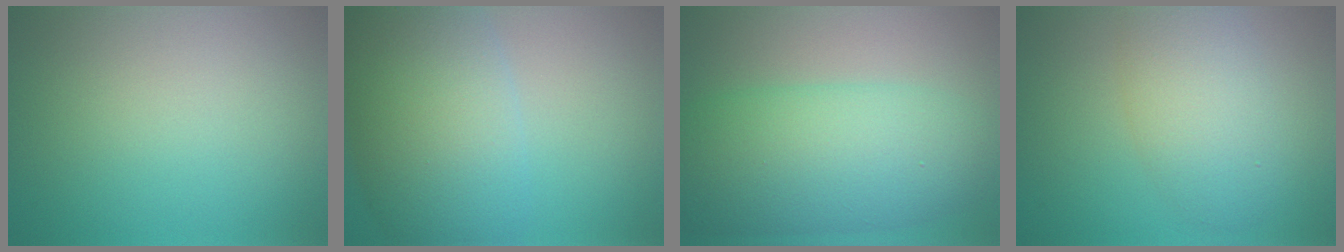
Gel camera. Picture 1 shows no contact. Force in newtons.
{"total": 9.6, "press": 9.6, "slide": 0.3}
{"total": 8.9, "press": 8.9, "slide": 0.1}
{"total": 5.1, "press": 5.1, "slide": 0.1}